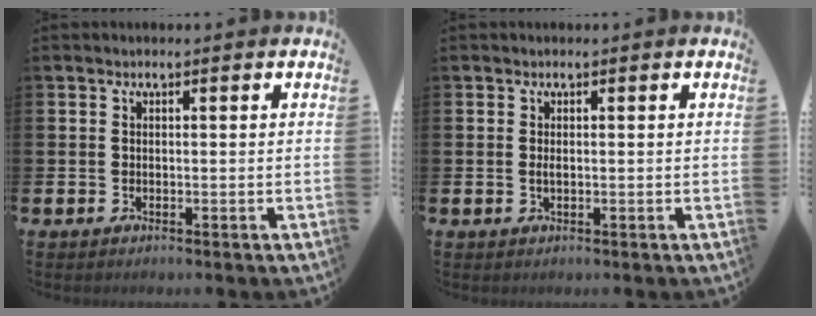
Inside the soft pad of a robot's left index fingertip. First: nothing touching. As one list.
[{"total": 0.7, "force": [0.0, 0.3, 0.6], "torque": [-0.013, 0.001, 0.000]}]